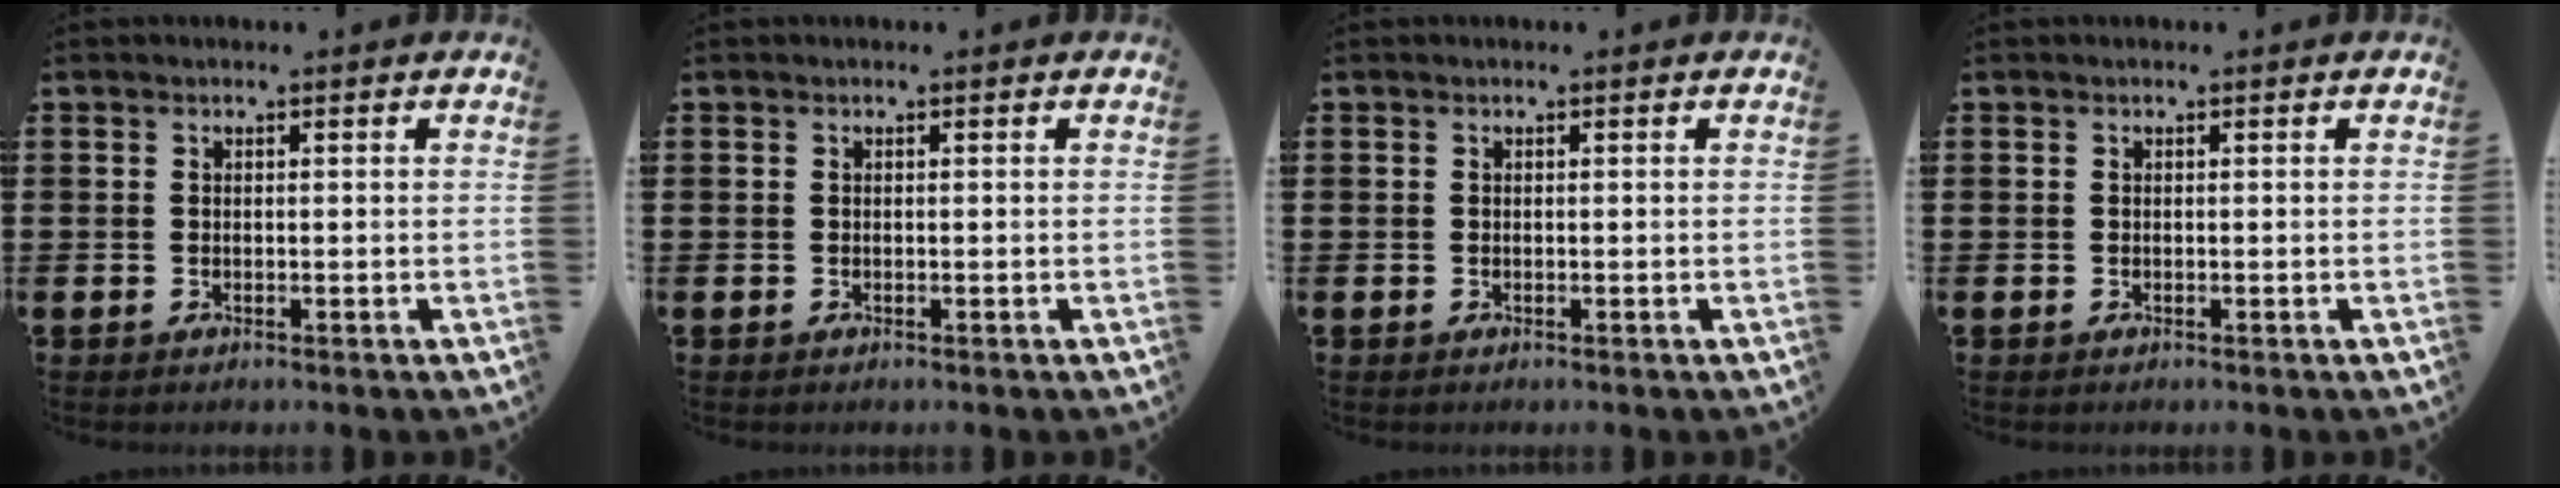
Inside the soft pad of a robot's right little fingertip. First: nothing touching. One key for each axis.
{"total": 0.0}
{"total": 0.0}
{"total": 0.0}